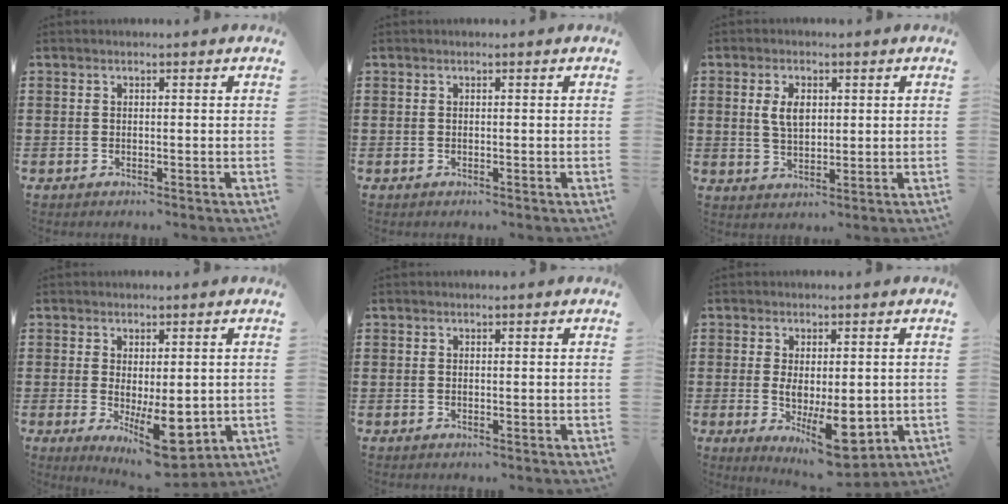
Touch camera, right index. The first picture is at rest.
{"total": 0.0}
{"total": 4.4, "force": [1.0, 2.5, 3.4], "torque": [-0.065, 0.009, 0.015]}
{"total": 8.1, "force": [-1.6, 3.4, 7.2], "torque": [-0.103, -0.008, -0.022]}
{"total": 0.0}
{"total": 9.3, "force": [-1.6, 4.2, 8.2], "torque": [-0.133, -0.003, -0.022]}